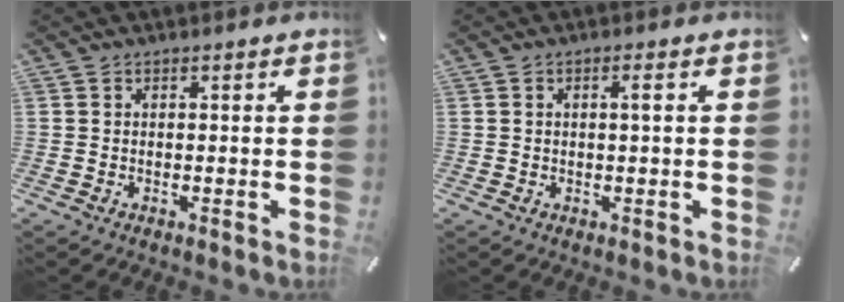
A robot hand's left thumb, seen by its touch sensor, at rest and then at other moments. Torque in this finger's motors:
{"motor_torque": [-0.05, -0.39, 0.13, 0.11, 0.01]}